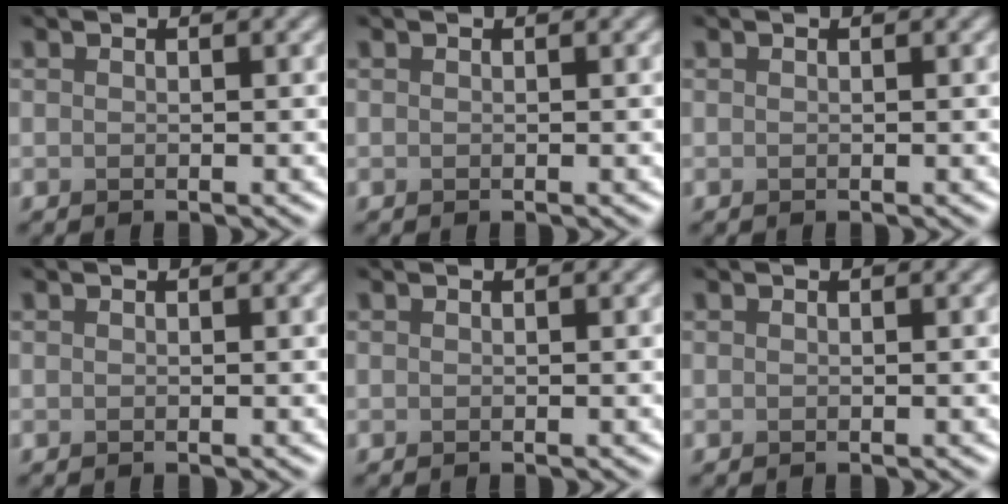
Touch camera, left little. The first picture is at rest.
{"total": 0.0}
{"total": 0.0}
{"total": 0.0}
{"total": 0.0}
{"total": 0.0}